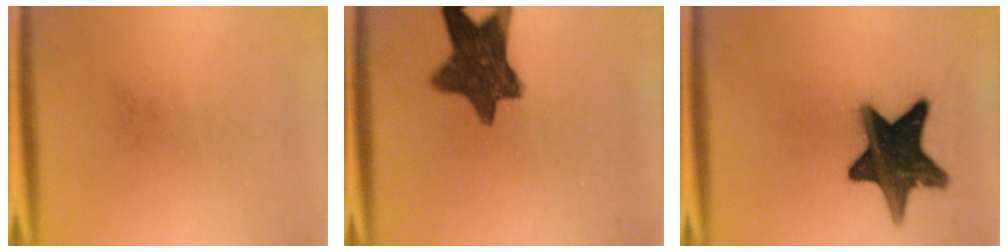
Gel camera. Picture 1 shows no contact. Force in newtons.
{"total": 11.3}
{"total": 15.0}